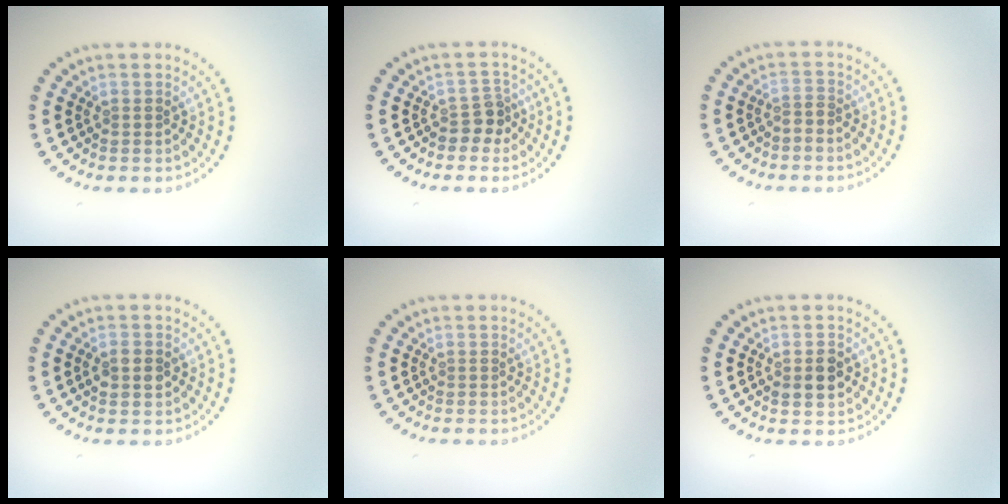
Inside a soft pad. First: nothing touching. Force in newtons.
{"total": 1.9, "press": 1.6, "slide": 1.1}
{"total": 0.7, "press": 0.3, "slide": 0.6}
{"total": 2.3, "press": 2.3, "slide": 0.1}
{"total": 0.0}
{"total": 2.6, "press": 2.6, "slide": 0.2}